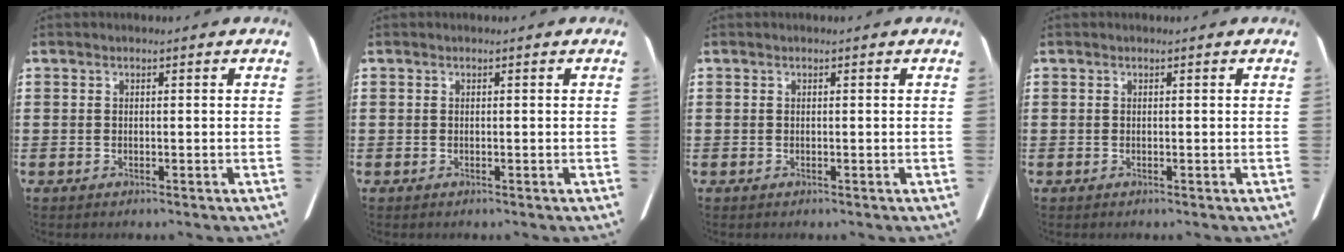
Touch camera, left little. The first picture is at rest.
{"total": 0.0}
{"total": 0.0}
{"total": 0.0}